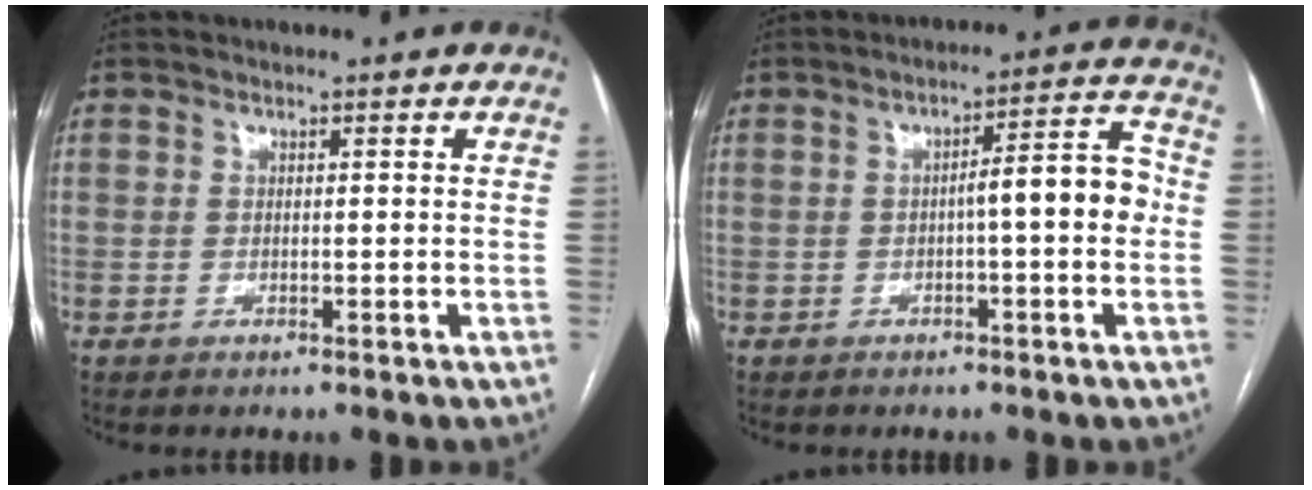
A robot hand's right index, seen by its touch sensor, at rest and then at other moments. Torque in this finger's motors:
{"motor_torque": [0.98, 0.05, 0.33, 0.07]}